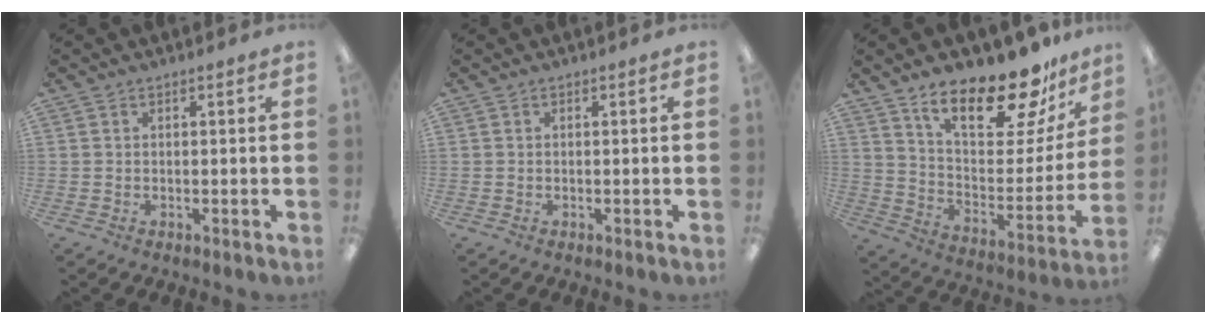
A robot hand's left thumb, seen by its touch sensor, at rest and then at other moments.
{"total": 0.0}
{"total": 21.4, "force": [16.5, 6.7, 11.8], "torque": [-0.183, -0.112, 0.276]}